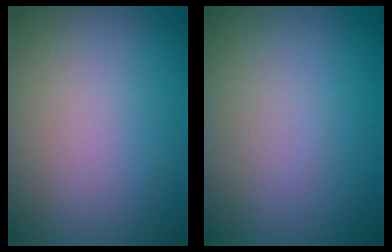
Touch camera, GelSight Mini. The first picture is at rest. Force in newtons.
{"total": 0.0}